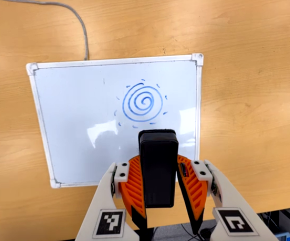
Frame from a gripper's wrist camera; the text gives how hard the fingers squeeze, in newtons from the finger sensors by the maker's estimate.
{"total": 6.9, "left": 5.5, "right": 8.4}